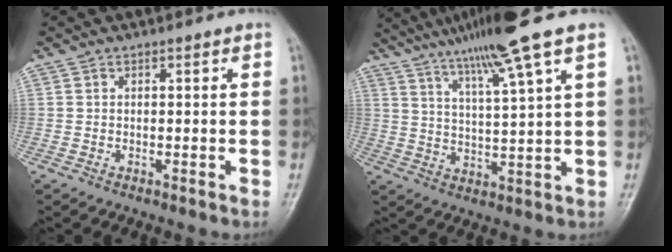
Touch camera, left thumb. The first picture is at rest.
{"total": 12.2, "force": [8.1, -0.9, 9.1], "torque": [-0.151, -0.017, 0.135]}